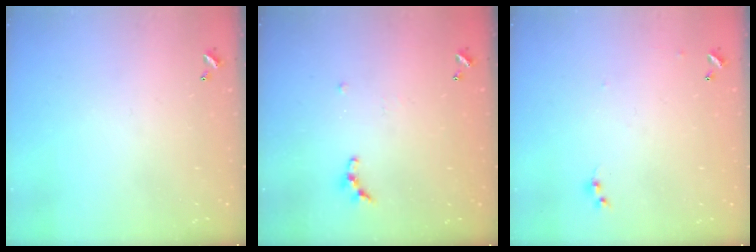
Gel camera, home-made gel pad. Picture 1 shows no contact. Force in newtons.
{"total": 4.9, "press": 4.9, "slide": 0.5}
{"total": 4.2, "press": 4.2, "slide": 0.6}